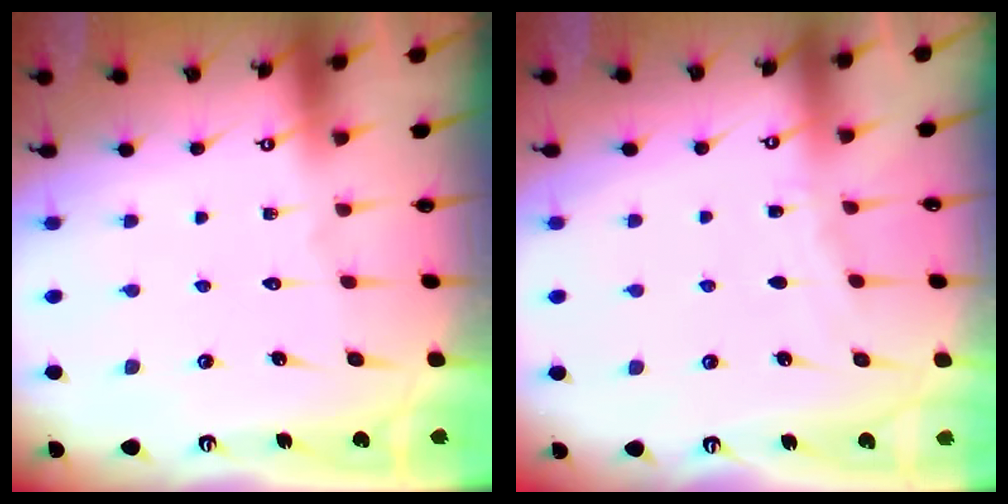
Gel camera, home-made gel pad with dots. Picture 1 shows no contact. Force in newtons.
{"total": 2.5, "press": 2.5, "slide": 0.4}